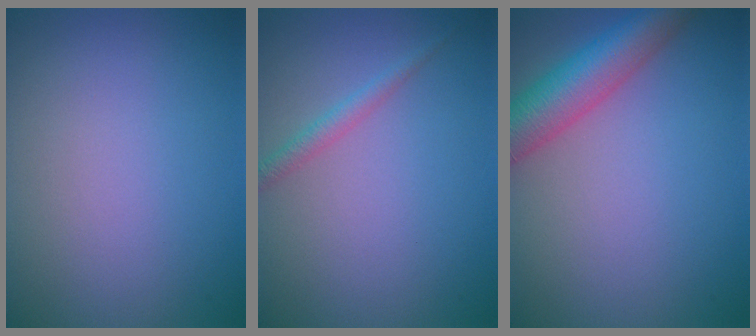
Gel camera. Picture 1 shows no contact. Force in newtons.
{"total": 1.4, "press": 1.4, "slide": 0.0}
{"total": 6.4, "press": 6.4, "slide": 0.3}